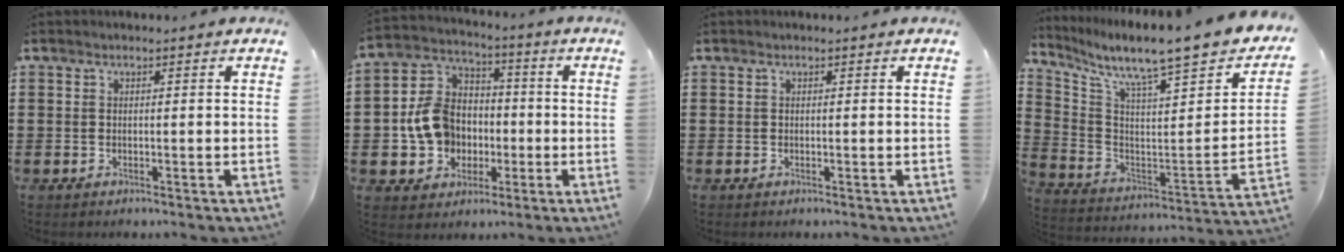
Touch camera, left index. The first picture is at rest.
{"total": 10.2, "force": [-1.6, 8.8, 4.8], "torque": [-0.139, 0.024, -0.029]}
{"total": 0.0}
{"total": 8.6, "force": [7.3, 0.2, 4.5], "torque": [-0.097, -0.074, 0.106]}